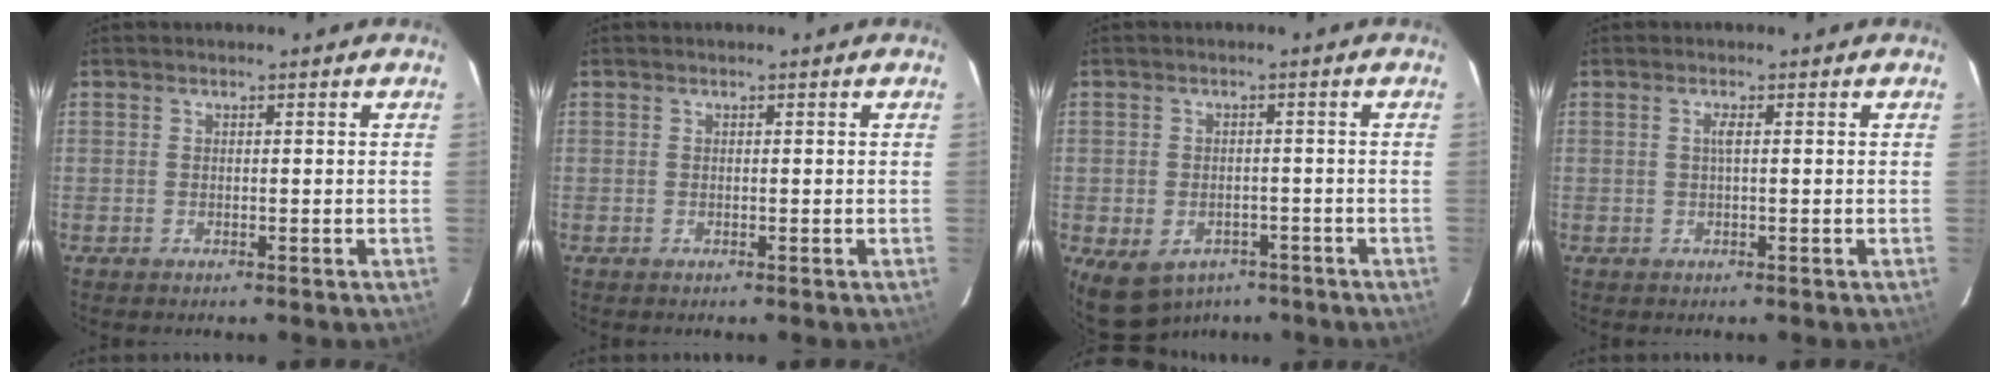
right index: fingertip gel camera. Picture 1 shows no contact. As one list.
[{"total": 0.0}, {"total": 9.2, "force": [-5.5, 6.4, 3.7], "torque": [-0.081, 0.001, -0.061]}, {"total": 1.1, "force": [0.1, -0.1, 1.1], "torque": [-0.022, 0.001, 0.000]}]